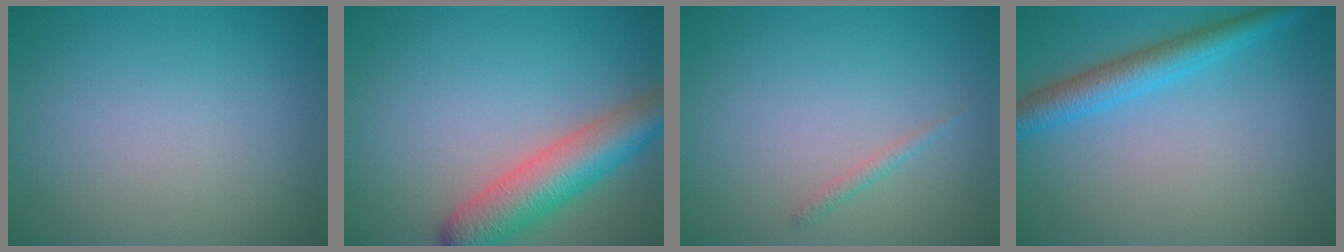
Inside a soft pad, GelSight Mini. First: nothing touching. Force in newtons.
{"total": 6.5, "press": 6.5, "slide": 0.3}
{"total": 0.8, "press": 0.8, "slide": 0.0}
{"total": 3.9, "press": 3.9, "slide": 0.2}